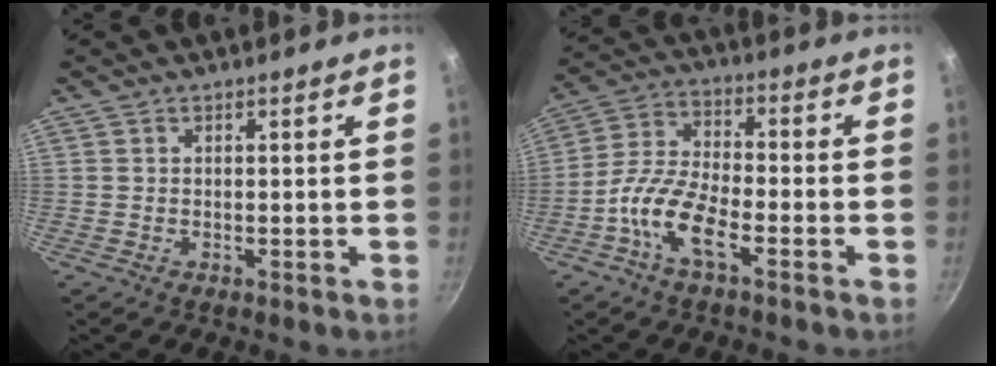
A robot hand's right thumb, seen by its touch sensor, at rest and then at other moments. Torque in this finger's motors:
{"motor_torque": [1.55, 1.11, 0.91, -1.23, 0.09]}